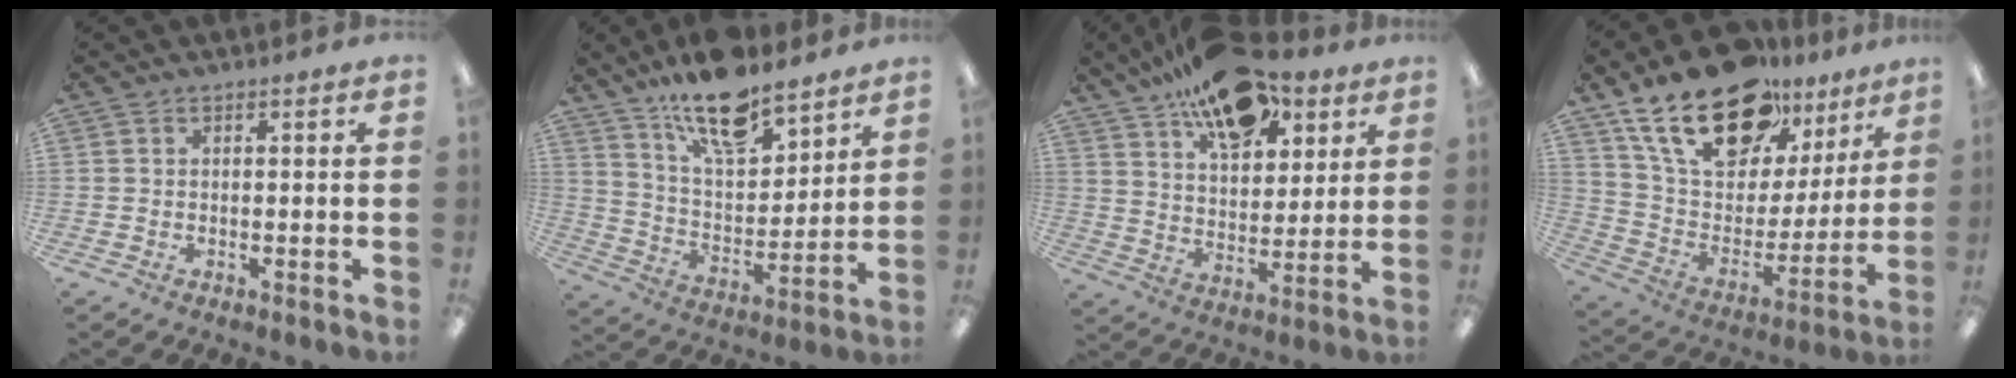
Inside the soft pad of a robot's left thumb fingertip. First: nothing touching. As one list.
[{"total": 16.2, "force": [12.9, 5.7, 8.0], "torque": [-0.137, -0.078, 0.225]}, {"total": 18.8, "force": [12.3, 10.2, 9.9], "torque": [-0.146, -0.060, 0.213]}, {"total": 24.1, "force": [16.2, 12.4, 12.9], "torque": [-0.222, -0.092, 0.290]}]